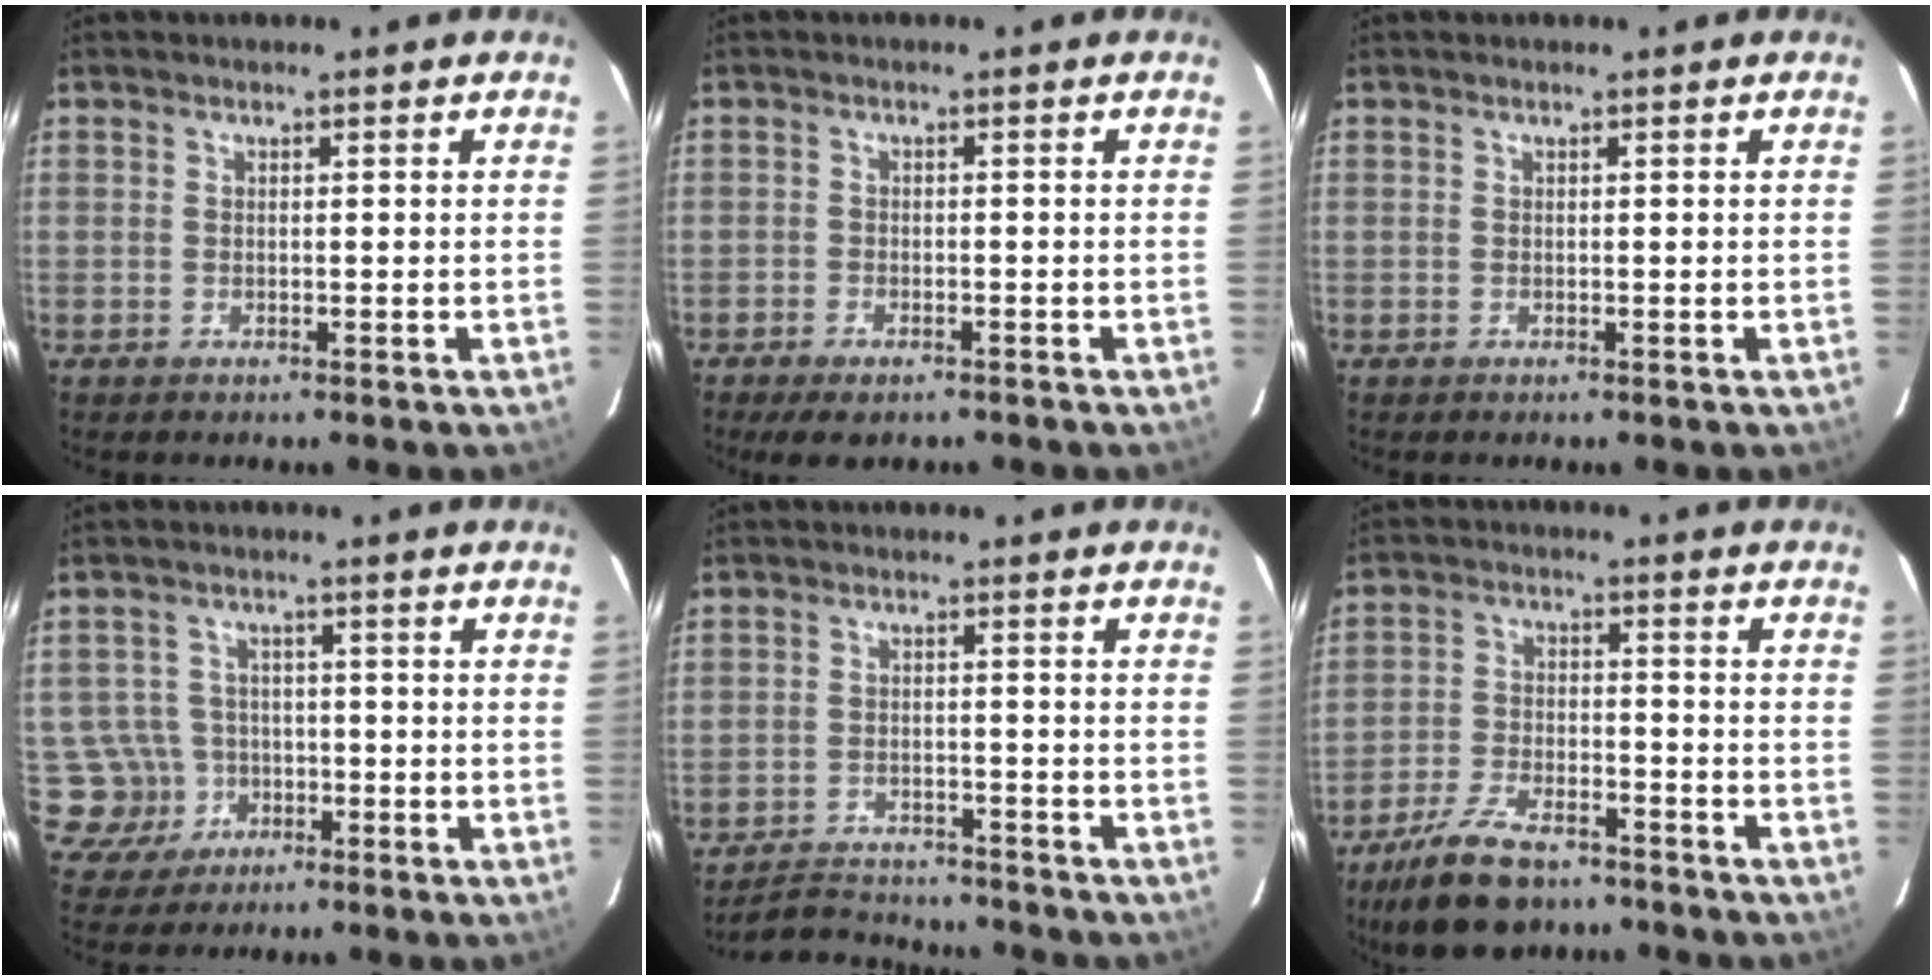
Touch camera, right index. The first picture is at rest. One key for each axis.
{"total": 5.0, "fx": -3.8, "fy": 2.1, "fz": 2.5, "tx": -0.064, "ty": -0.015, "tz": -0.061}
{"total": 0.0}
{"total": 6.8, "fx": -2.0, "fy": 6.5, "fz": 0.4, "tx": -0.030, "ty": 0.022, "tz": -0.026}
{"total": 8.6, "fx": -8.1, "fy": 2.7, "fz": 1.4, "tx": -0.050, "ty": 0.010, "tz": -0.118}
{"total": 13.2, "fx": -10.1, "fy": 5.6, "fz": 6.5, "tx": -0.150, "ty": -0.009, "tz": -0.173}